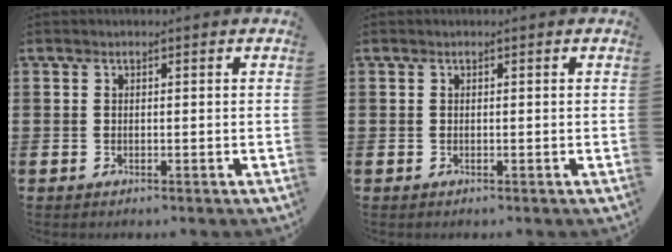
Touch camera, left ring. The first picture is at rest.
{"total": 0.0}